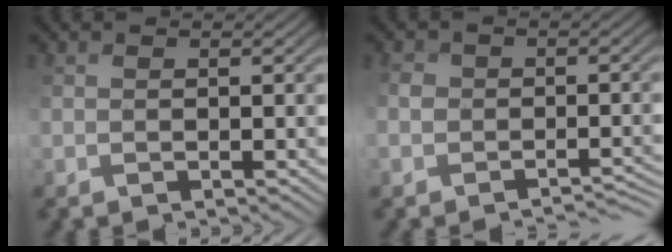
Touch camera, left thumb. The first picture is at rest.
{"total": 4.7, "force": [-3.4, 3.1, 1.2], "torque": [-0.007, 0.000, -0.033]}